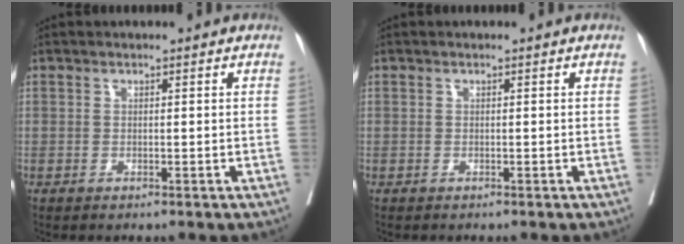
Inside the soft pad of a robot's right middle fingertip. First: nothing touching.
{"total": 0.0}